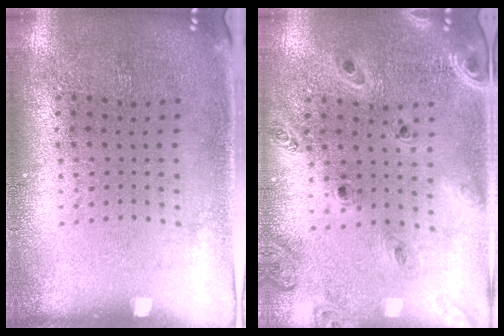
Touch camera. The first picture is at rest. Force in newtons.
{"total": 1.3, "press": 1.3, "slide": 0.2}